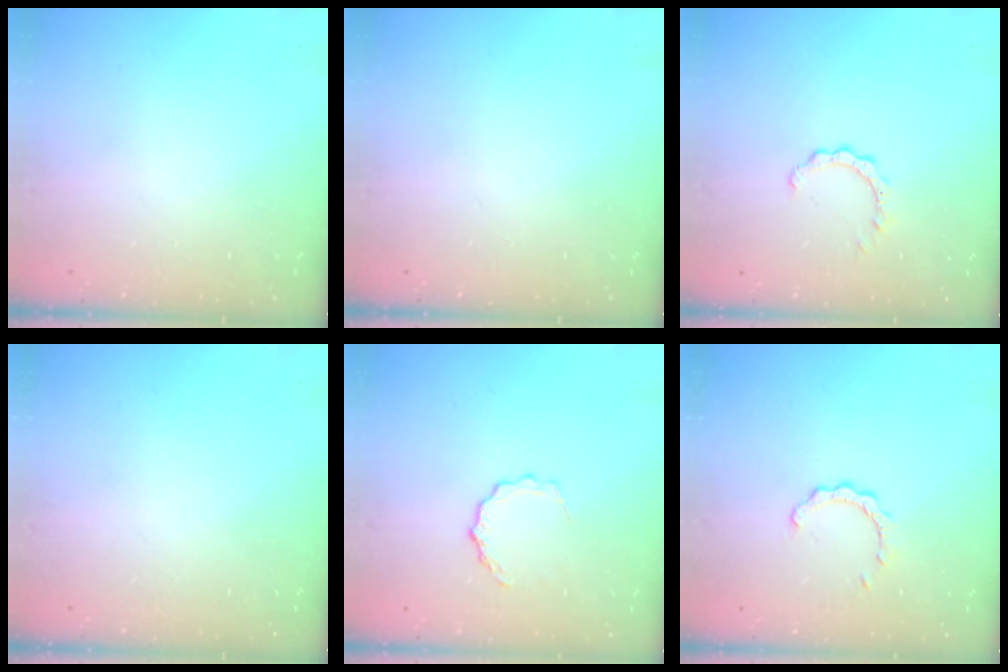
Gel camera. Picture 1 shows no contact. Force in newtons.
{"total": 0.0}
{"total": 2.2, "press": 2.1, "slide": 0.3}
{"total": 0.0}
{"total": 5.7, "press": 5.7, "slide": 0.5}
{"total": 2.7, "press": 2.7, "slide": 0.3}